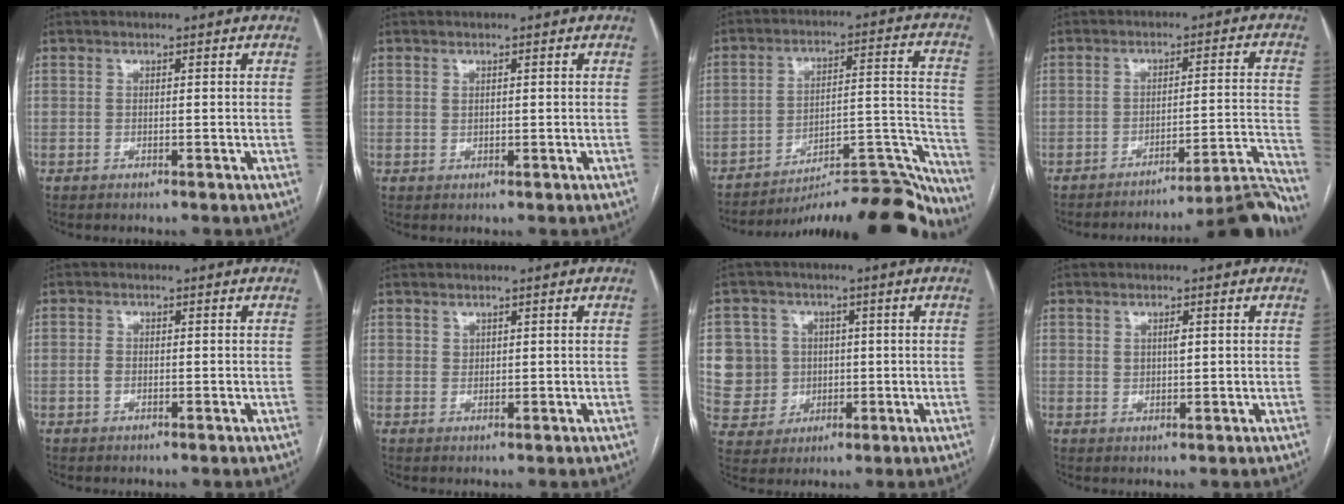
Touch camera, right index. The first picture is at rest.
{"total": 0.6, "force": [0.2, 0.5, 0.3], "torque": [-0.005, -0.001, 0.004]}
{"total": 24.5, "force": [-23.2, 2.8, 7.5], "torque": [-0.027, 0.039, -0.321]}
{"total": 18.5, "force": [-17.8, -2.1, 4.5], "torque": [0.011, 0.010, -0.227]}
{"total": 1.0, "force": [-0.2, 0.8, 0.6], "torque": [-0.012, 0.002, -0.002]}
{"total": 0.8, "force": [0.6, 0.6, 0.1], "torque": [0.006, -0.003, 0.009]}
{"total": 8.4, "force": [0.8, 8.2, 1.3], "torque": [-0.041, 0.021, 0.025]}
{"total": 1.9, "force": [0.6, 0.9, 1.6], "torque": [-0.027, -0.001, 0.012]}